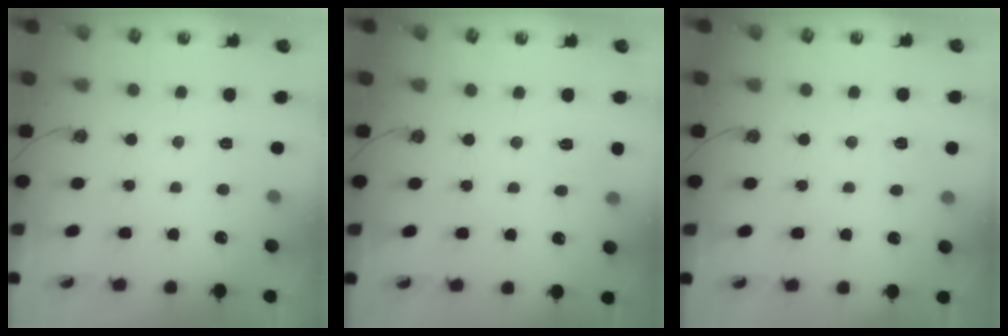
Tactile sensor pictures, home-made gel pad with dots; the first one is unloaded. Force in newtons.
{"total": 4.6, "press": 4.6, "slide": 0.3}
{"total": 4.9, "press": 4.9, "slide": 0.4}